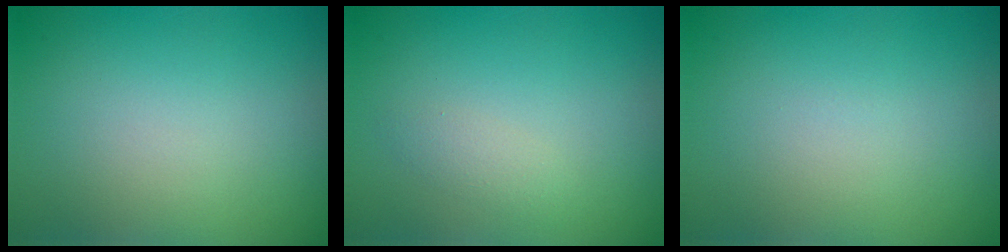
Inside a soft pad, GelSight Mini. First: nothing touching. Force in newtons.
{"total": 1.2, "press": 1.2, "slide": 0.0}
{"total": 0.0}